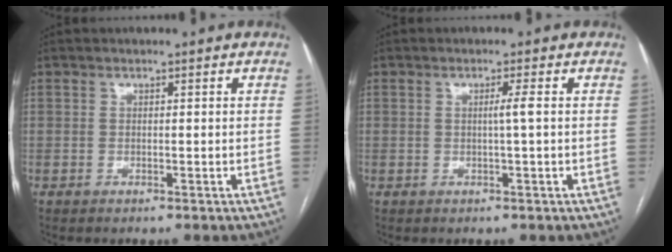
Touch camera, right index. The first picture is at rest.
{"total": 1.4, "force": [0.1, -0.4, 1.3], "torque": [-0.021, 0.001, 0.000]}